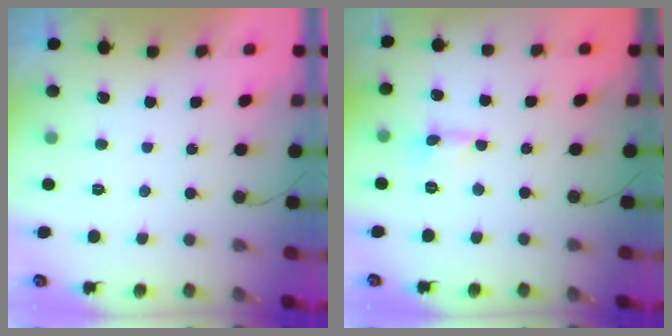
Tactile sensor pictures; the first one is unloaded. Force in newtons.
{"total": 0.0}